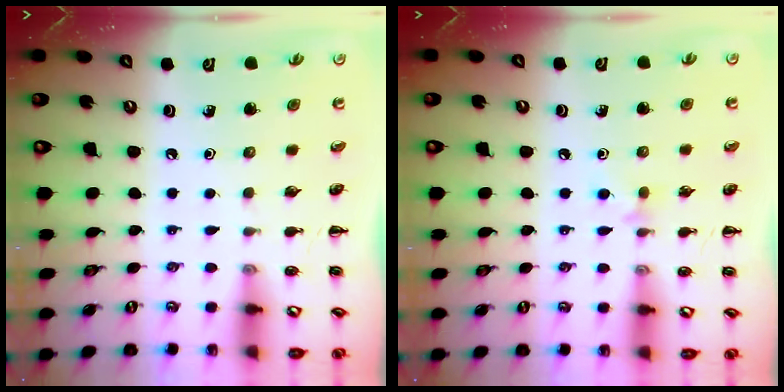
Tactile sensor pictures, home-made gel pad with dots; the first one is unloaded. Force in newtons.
{"total": 4.6, "press": 4.3, "slide": 1.6}